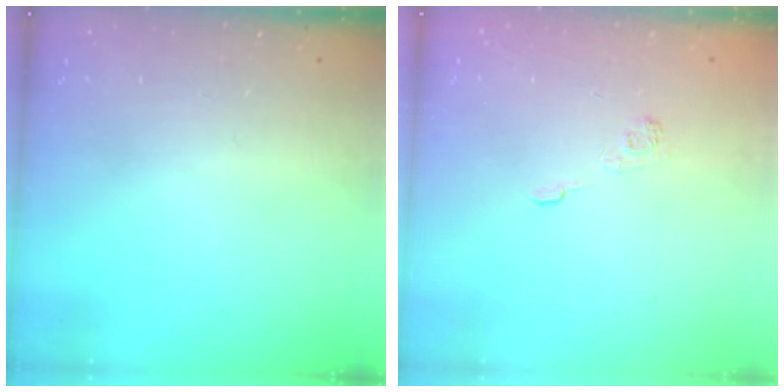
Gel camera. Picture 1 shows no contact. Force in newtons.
{"total": 2.3, "press": 1.8, "slide": 1.3}